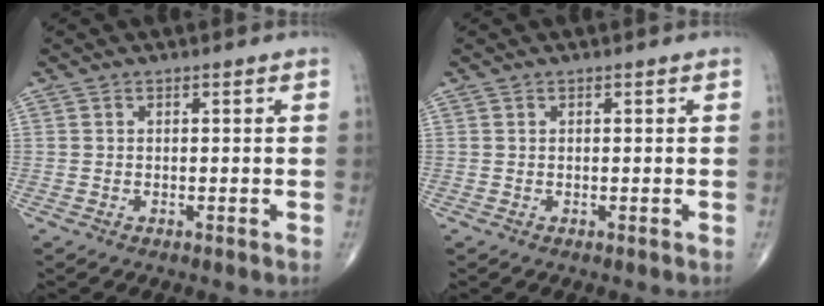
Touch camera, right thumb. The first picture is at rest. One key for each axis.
{"total": 0.0}